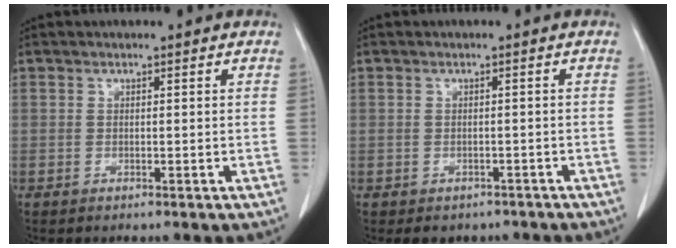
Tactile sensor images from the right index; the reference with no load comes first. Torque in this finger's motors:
{"motor_torque": [-0.96, -0.15, -0.45, -0.19]}